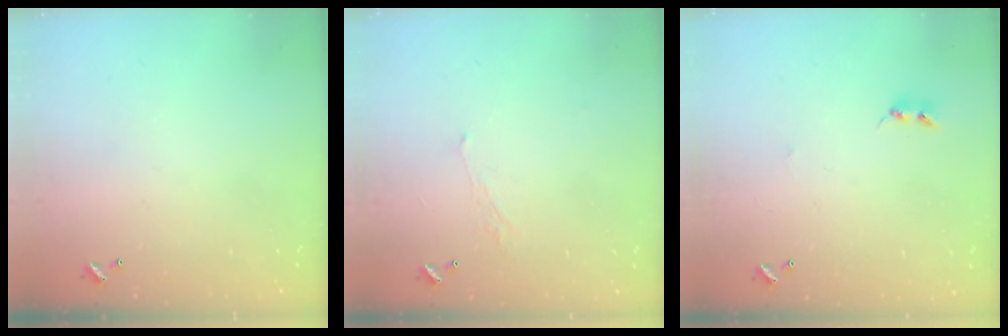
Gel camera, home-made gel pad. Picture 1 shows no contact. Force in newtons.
{"total": 1.7, "press": 1.6, "slide": 0.6}
{"total": 2.5, "press": 2.5, "slide": 0.4}